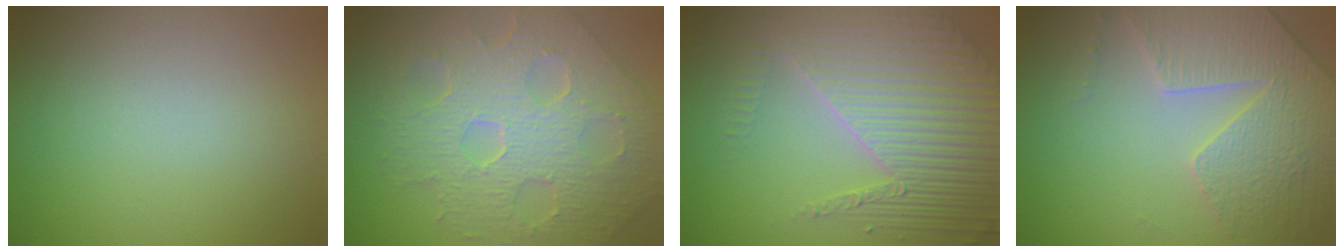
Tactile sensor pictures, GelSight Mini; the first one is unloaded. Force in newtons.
{"total": 8.7, "press": 6.2, "slide": 6.2}
{"total": 7.2, "press": 5.5, "slide": 4.6}
{"total": 4.3, "press": 4.2, "slide": 0.9}